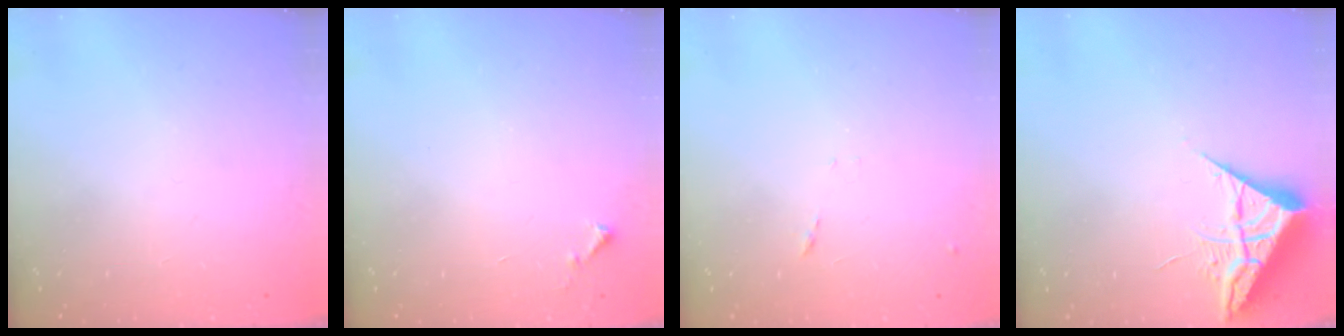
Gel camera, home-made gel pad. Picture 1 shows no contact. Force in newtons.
{"total": 5.8, "press": 5.8, "slide": 0.4}
{"total": 7.5, "press": 7.4, "slide": 0.6}
{"total": 6.9, "press": 6.9, "slide": 0.4}